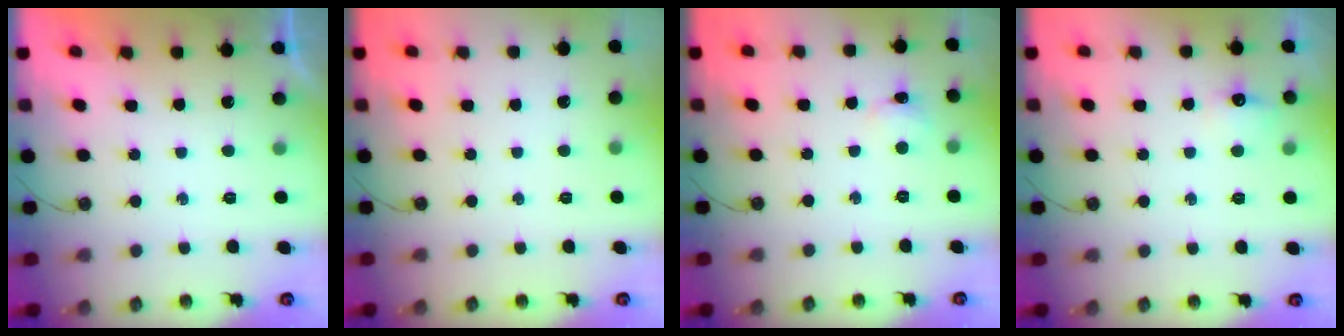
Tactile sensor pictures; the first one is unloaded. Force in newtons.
{"total": 0.0}
{"total": 2.0, "press": 1.9, "slide": 0.4}
{"total": 5.9, "press": 5.8, "slide": 0.9}